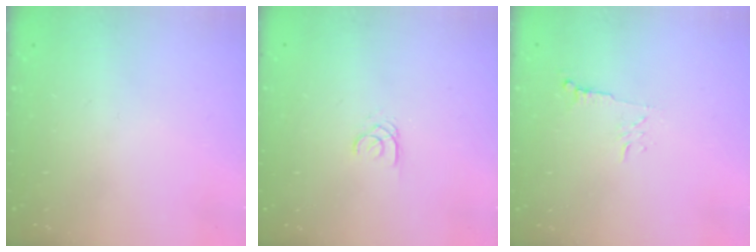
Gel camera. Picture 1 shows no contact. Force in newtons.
{"total": 1.7, "press": 1.7, "slide": 0.2}
{"total": 5.4, "press": 5.3, "slide": 0.7}